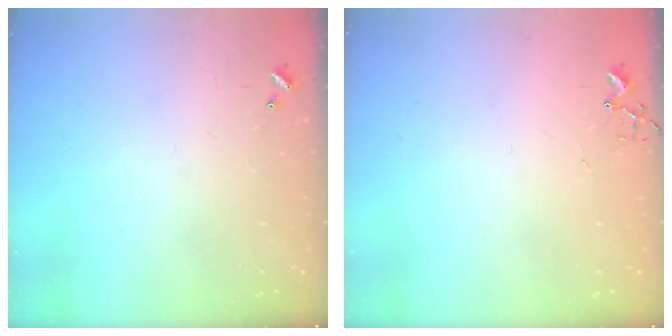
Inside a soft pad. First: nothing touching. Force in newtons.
{"total": 7.3, "press": 7.3, "slide": 0.5}